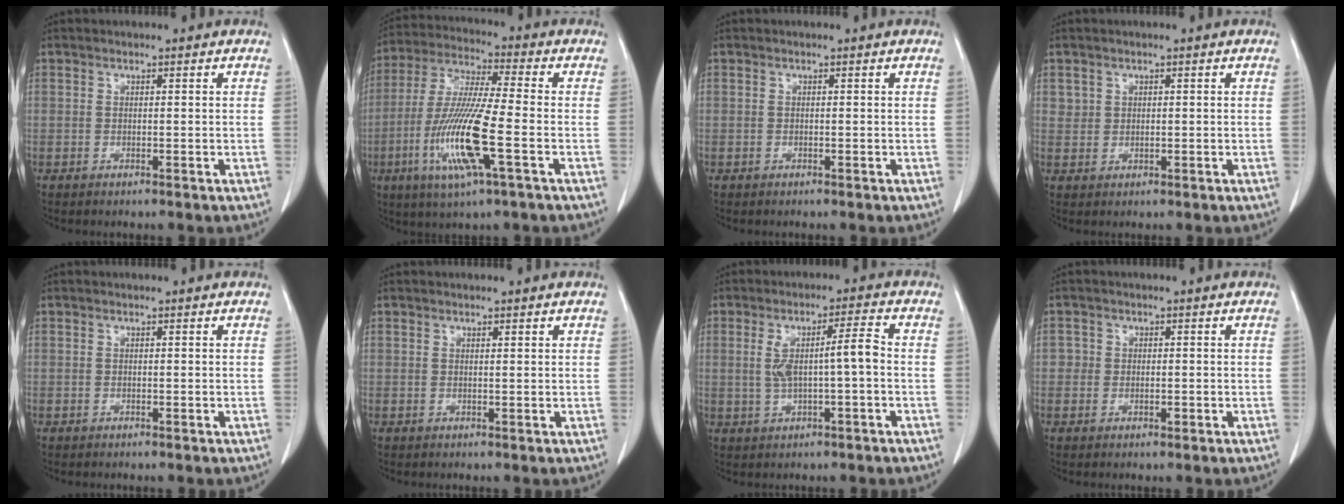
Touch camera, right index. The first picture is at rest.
{"total": 14.8, "force": [-4.4, 0.9, 14.1], "torque": [-0.293, -0.016, -0.085]}
{"total": 0.0}
{"total": 1.6, "force": [0.8, 1.4, 0.1], "torque": [0.012, 0.001, 0.008]}
{"total": 0.0}
{"total": 0.5, "force": [0.5, 0.0, 0.3], "torque": [-0.006, -0.002, 0.007]}
{"total": 6.2, "force": [-0.1, 0.7, 6.2], "torque": [-0.116, 0.018, 0.004]}
{"total": 1.8, "force": [-0.2, 1.7, 0.6], "torque": [-0.001, 0.006, -0.005]}